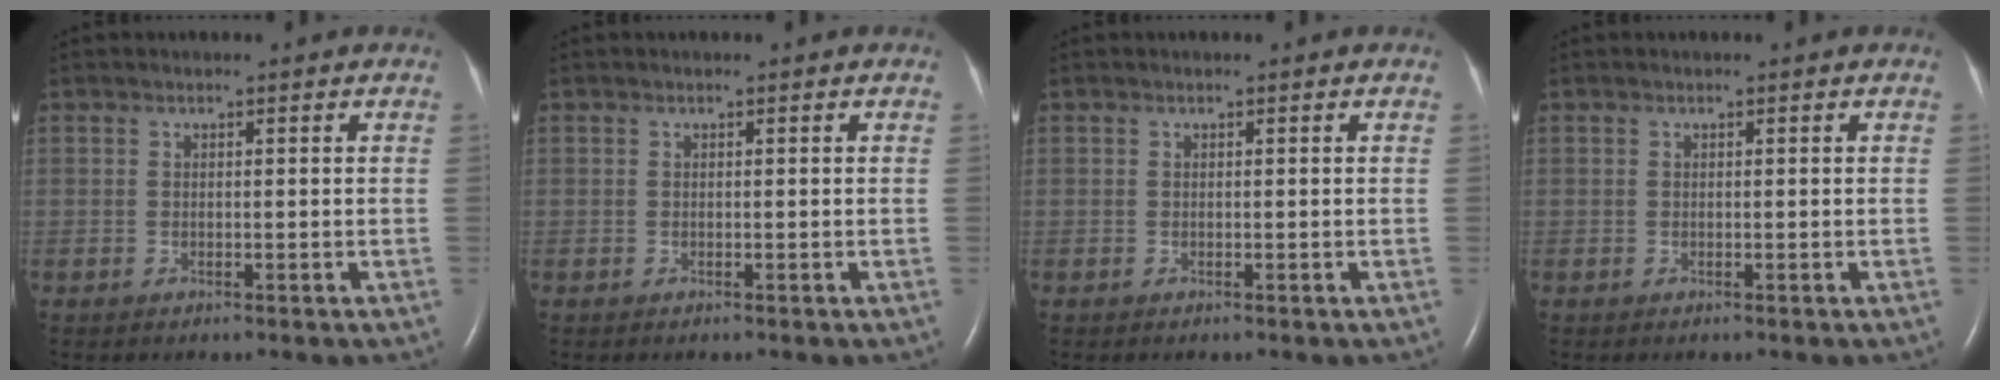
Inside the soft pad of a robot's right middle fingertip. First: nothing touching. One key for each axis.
{"total": 0.0}
{"total": 0.0}
{"total": 0.0}